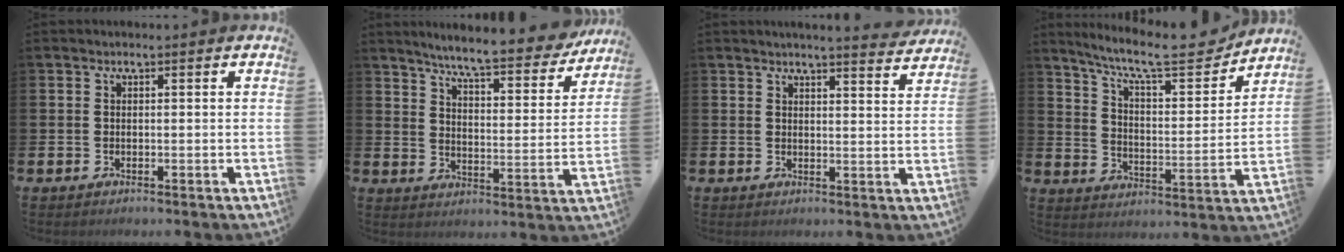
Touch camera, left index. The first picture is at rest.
{"total": 7.7, "force": [7.2, 0.3, 2.8], "torque": [-0.073, -0.055, 0.118]}
{"total": 4.0, "force": [3.9, -0.4, 0.4], "torque": [-0.009, -0.026, 0.068]}
{"total": 10.7, "force": [9.4, 1.8, 4.7], "torque": [-0.108, -0.064, 0.157]}